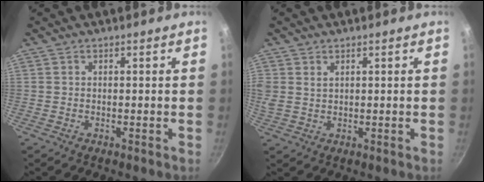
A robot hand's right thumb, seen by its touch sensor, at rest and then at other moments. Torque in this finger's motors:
{"motor_torque": [0.05, 0.11, 0.26, 0.49, 0.04]}